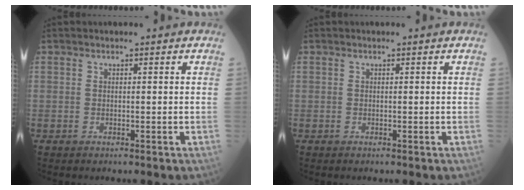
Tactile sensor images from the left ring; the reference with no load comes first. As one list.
[{"total": 0.0}]